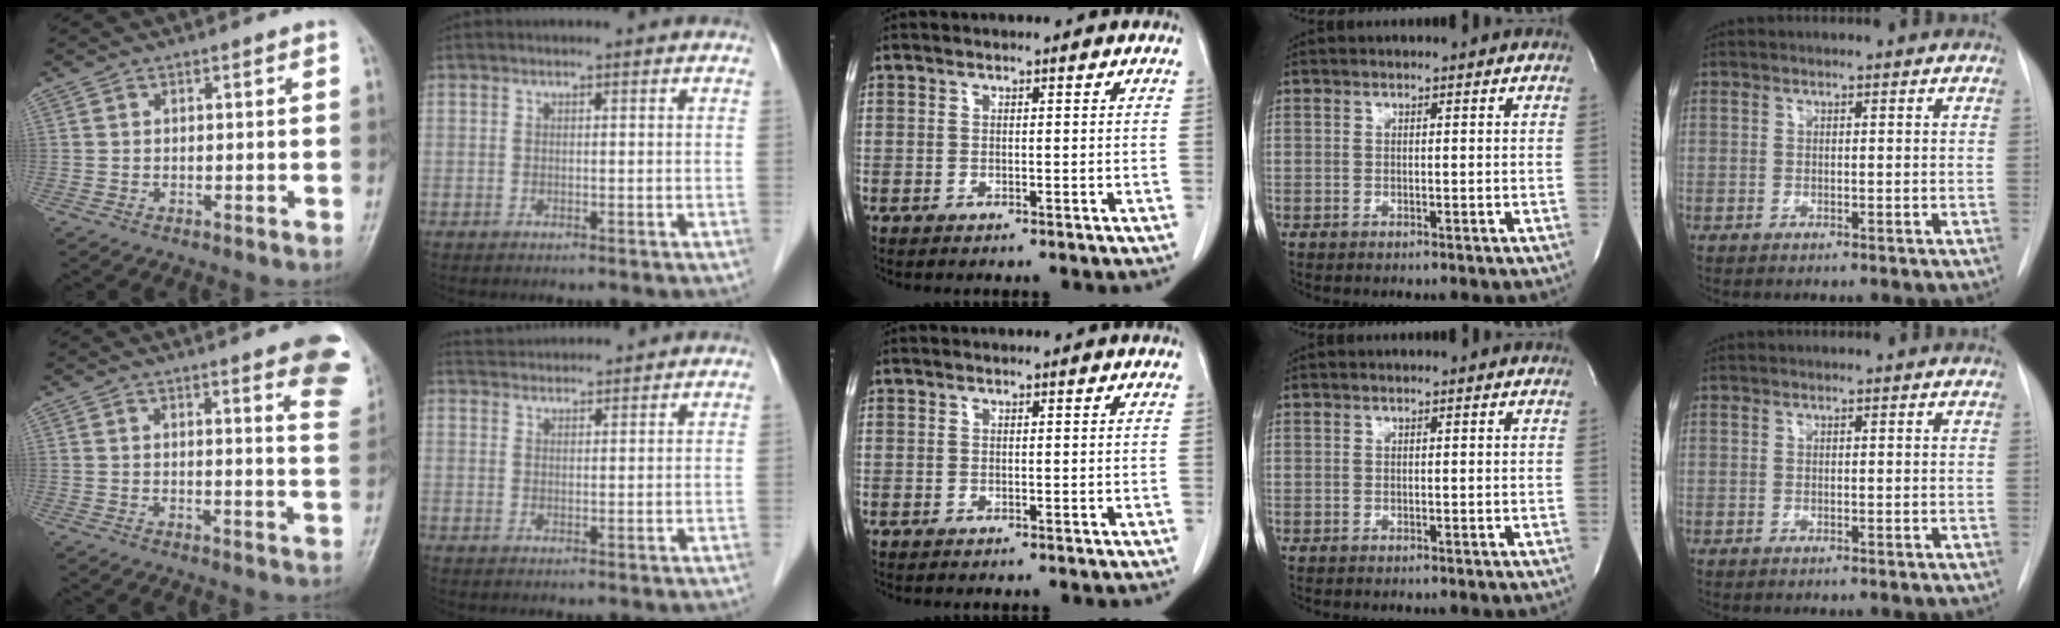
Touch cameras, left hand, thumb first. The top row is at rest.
{"thumb": {"total": 13.0, "force": [8.6, 2.5, 9.4], "torque": [-0.084, -0.039, 0.079]}, "index": {"total": 5.8, "force": [5.7, 0.4, 0.9], "torque": [-0.020, 0.038, 0.091]}}